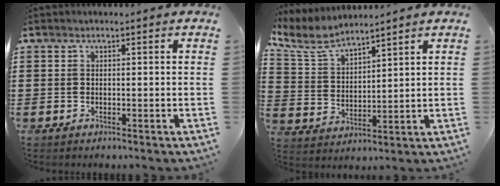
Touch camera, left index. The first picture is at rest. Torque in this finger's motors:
{"motor_torque": [1.07, 1.07, 0.34, 0.11]}